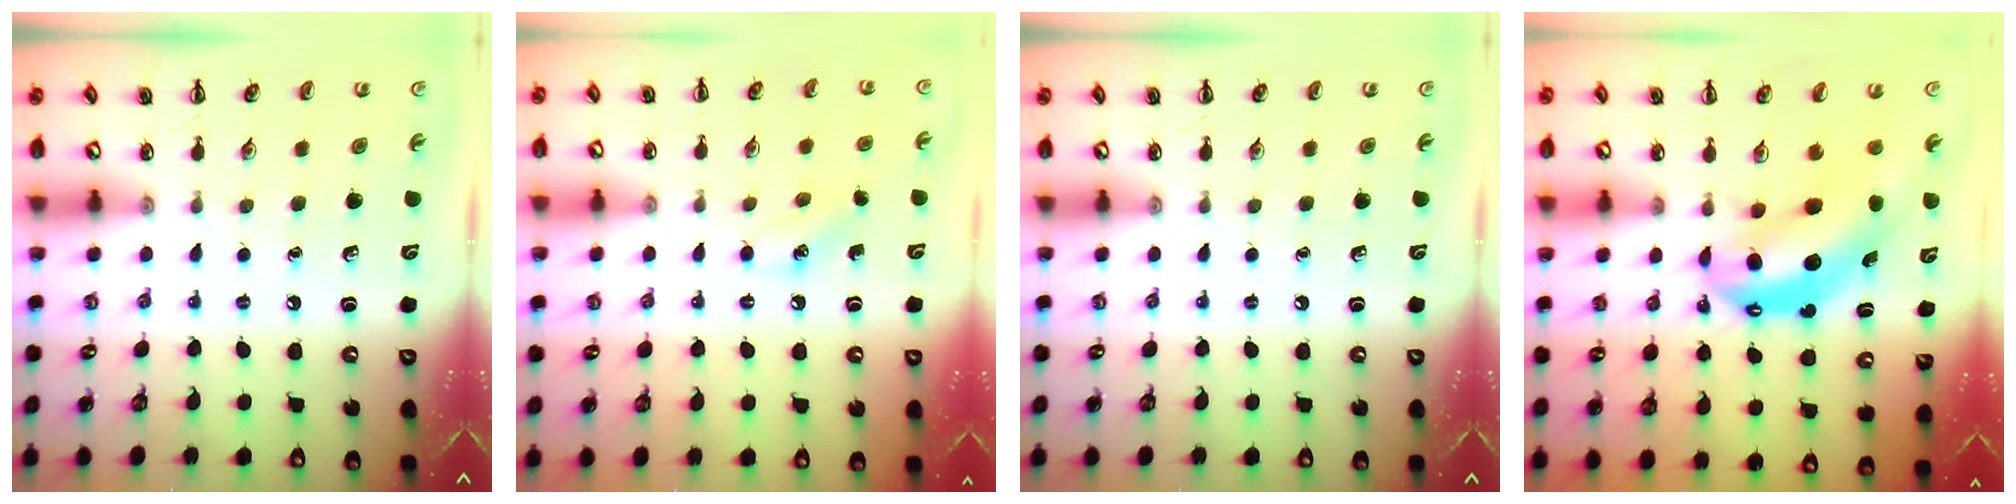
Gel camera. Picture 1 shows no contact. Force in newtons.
{"total": 7.0, "press": 6.8, "slide": 1.8}
{"total": 0.0}
{"total": 8.4, "press": 8.0, "slide": 2.4}